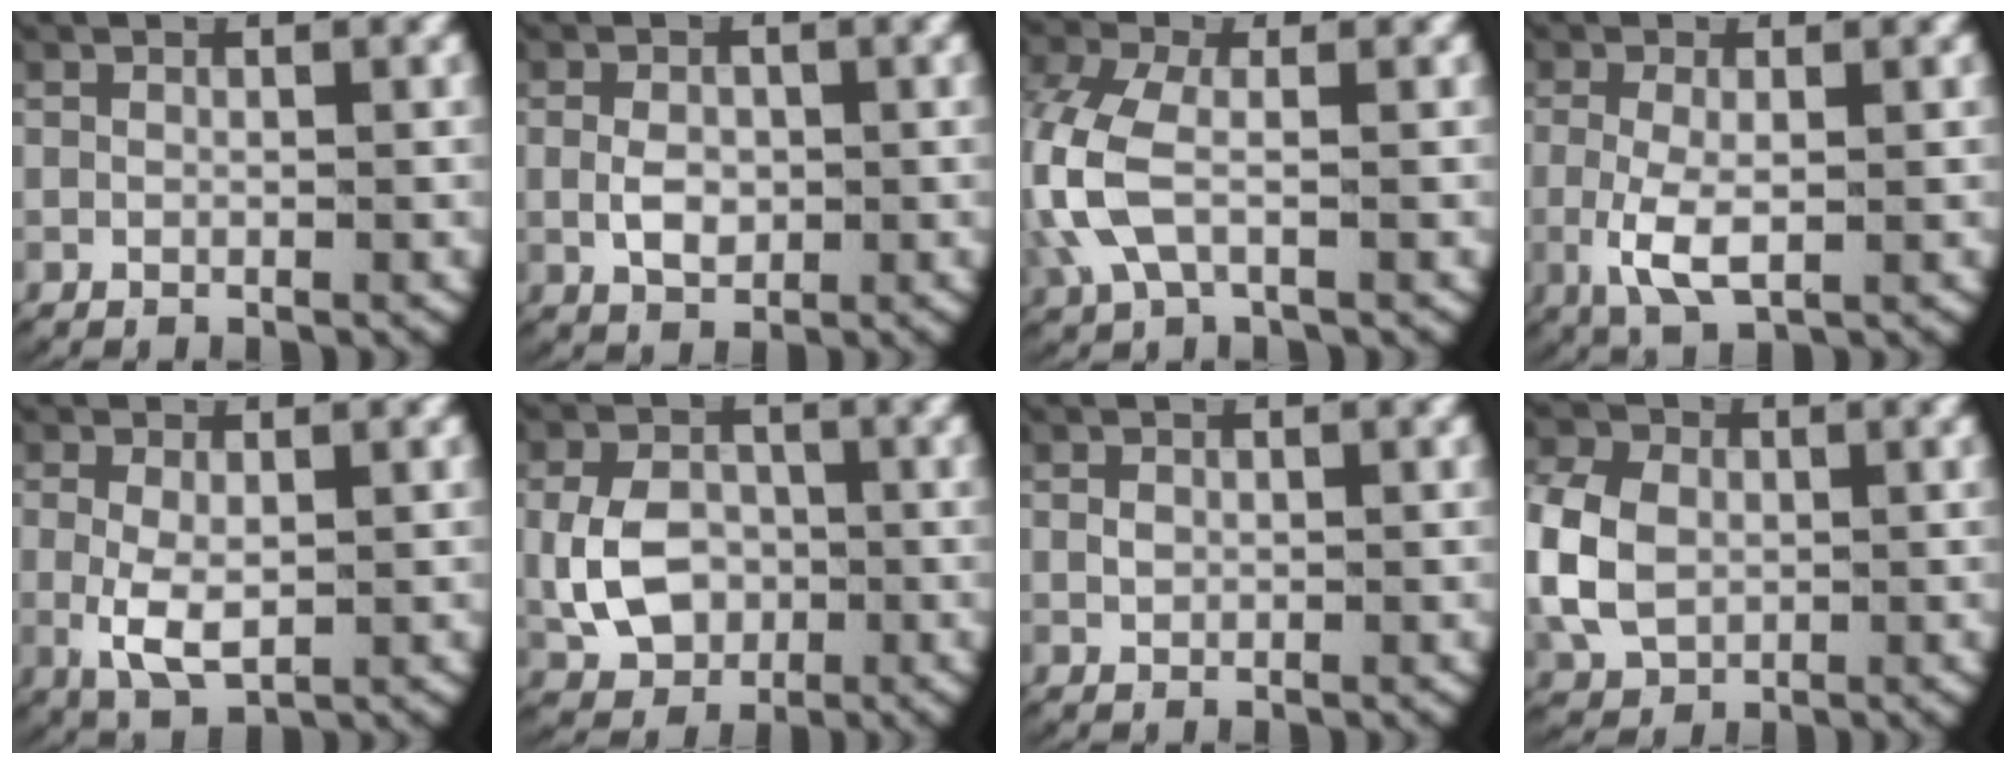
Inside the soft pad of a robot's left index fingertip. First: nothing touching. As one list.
[{"total": 2.7, "force": [-0.3, 2.0, 1.8], "torque": [-0.037, -0.011, 0.003]}, {"total": 4.8, "force": [-0.5, 3.3, 3.4], "torque": [-0.117, -0.022, 0.000]}, {"total": 4.0, "force": [-0.8, 1.8, 3.5], "torque": [-0.080, -0.013, -0.007]}, {"total": 4.4, "force": [-0.8, 2.6, 3.4], "torque": [-0.082, -0.018, -0.002]}, {"total": 5.7, "force": [-0.9, 4.7, 3.1], "torque": [-0.067, -0.019, -0.009]}, {"total": 0.6, "force": [0.1, 0.5, 0.3], "torque": [-0.012, -0.006, 0.009]}, {"total": 6.9, "force": [-0.1, 5.9, 3.5], "torque": [-0.093, -0.013, 0.003]}]